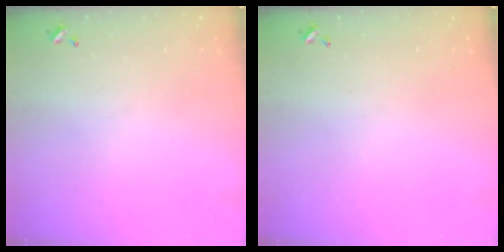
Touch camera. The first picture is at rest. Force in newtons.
{"total": 0.0}